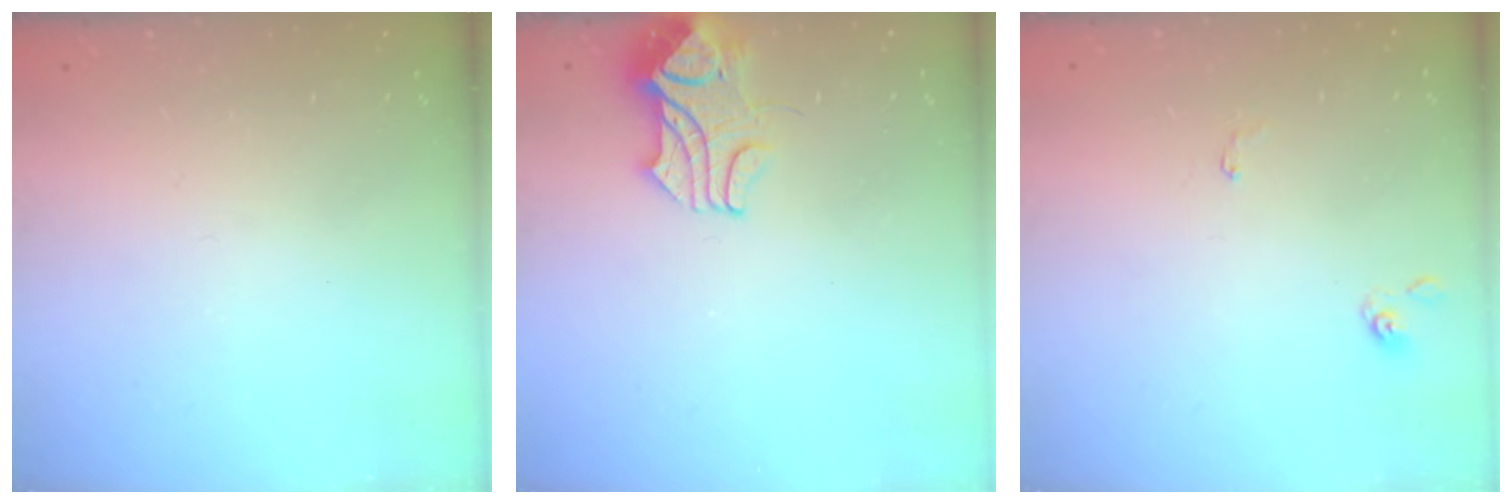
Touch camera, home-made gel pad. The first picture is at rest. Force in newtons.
{"total": 2.4, "press": 2.3, "slide": 0.9}
{"total": 0.6, "press": 0.6, "slide": 0.1}